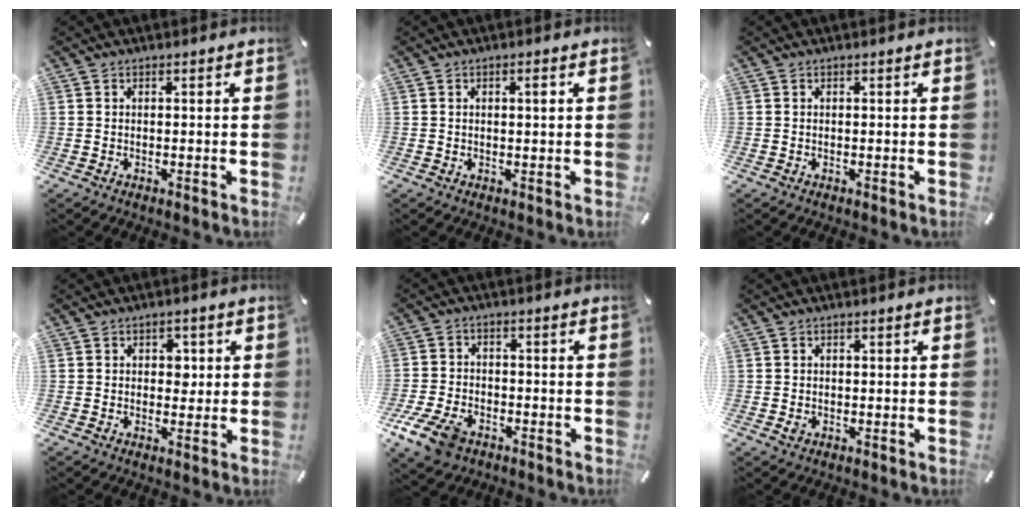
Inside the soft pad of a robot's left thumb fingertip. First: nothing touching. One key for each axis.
{"total": 1.6, "fx": 0.5, "fy": 0.4, "fz": 1.5, "tx": -0.021, "ty": -0.001, "tz": 0.004}
{"total": 0.0}
{"total": 3.3, "fx": 0.5, "fy": 2.6, "fz": 1.9, "tx": -0.016, "ty": -0.001, "tz": -0.001}
{"total": 9.0, "fx": -4.9, "fy": 5.7, "fz": 4.9, "tx": -0.115, "ty": 0.018, "tz": -0.092}
{"total": 1.0, "fx": -0.1, "fy": 0.9, "fz": 0.4, "tx": -0.008, "ty": 0.003, "tz": -0.003}